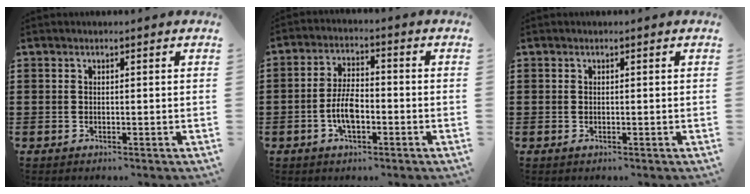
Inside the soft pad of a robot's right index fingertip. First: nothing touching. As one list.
[{"total": 6.1, "force": [-1.9, 2.7, 5.1], "torque": [-0.113, 0.001, -0.041]}, {"total": 0.0}]